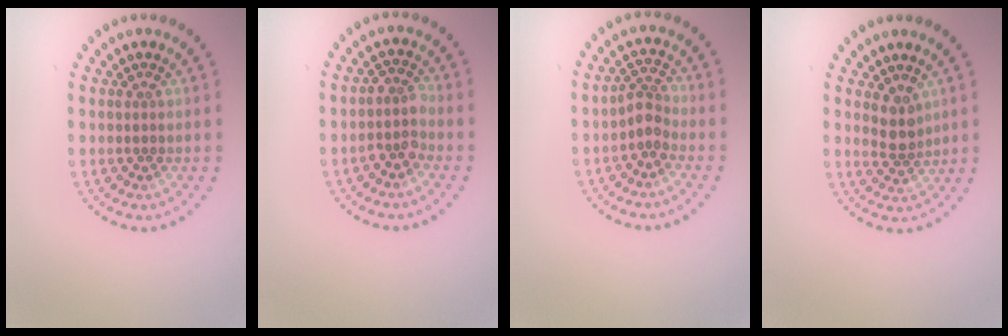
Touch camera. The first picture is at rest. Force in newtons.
{"total": 2.1, "press": 1.7, "slide": 1.3}
{"total": 2.1, "press": 1.6, "slide": 1.3}
{"total": 2.3, "press": 1.8, "slide": 1.4}